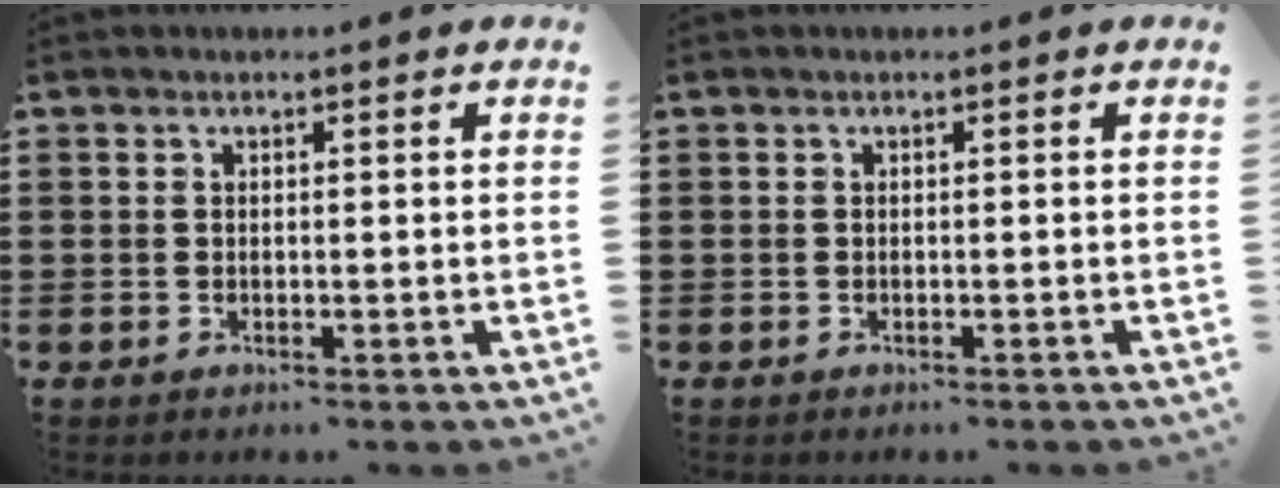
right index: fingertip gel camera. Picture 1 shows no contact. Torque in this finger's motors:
{"motor_torque": [-0.07, -0.07, 0.00, -0.01]}